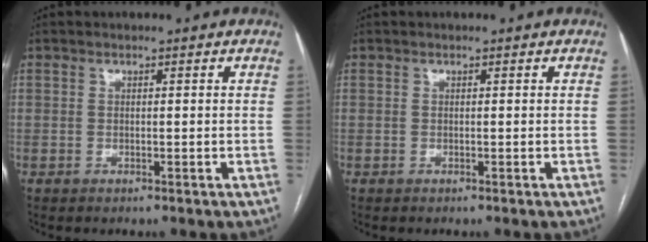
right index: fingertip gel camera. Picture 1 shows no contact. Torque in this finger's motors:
{"motor_torque": [0.00, 0.00, 0.00, 0.00]}